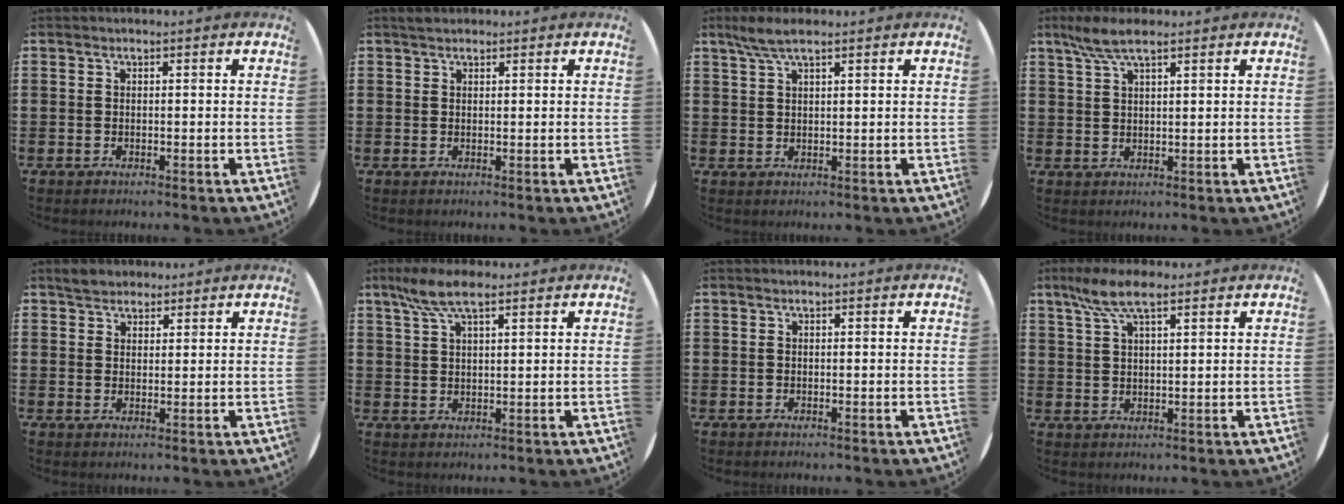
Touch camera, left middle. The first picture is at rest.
{"total": 1.0, "force": [0.9, 0.4, 0.2], "torque": [0.003, 0.000, 0.015]}
{"total": 3.6, "force": [2.5, 0.7, 2.4], "torque": [-0.052, 0.006, 0.045]}
{"total": 4.7, "force": [3.4, 1.1, 3.1], "torque": [-0.067, 0.002, 0.061]}
{"total": 2.5, "force": [2.3, 1.0, 0.0], "torque": [0.002, 0.002, 0.045]}
{"total": 6.0, "force": [4.1, 1.7, 4.1], "torque": [-0.090, 0.004, 0.074]}
{"total": 0.0}
{"total": 6.7, "force": [4.3, 2.1, 4.7], "torque": [-0.102, 0.005, 0.078]}